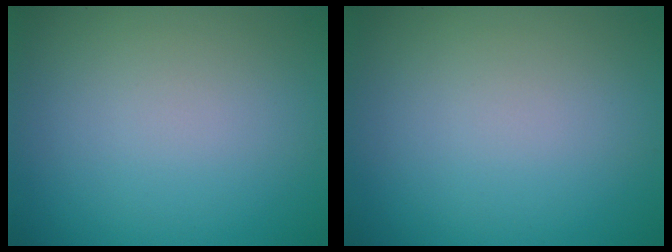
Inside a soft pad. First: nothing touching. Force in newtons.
{"total": 0.0}